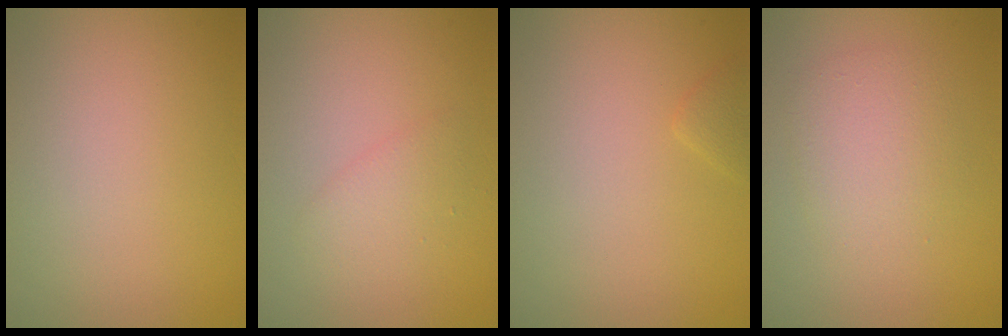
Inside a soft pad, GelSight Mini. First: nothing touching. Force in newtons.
{"total": 1.7, "press": 1.7, "slide": 0.2}
{"total": 0.8, "press": 0.8, "slide": 0.1}
{"total": 2.9, "press": 2.9, "slide": 0.1}